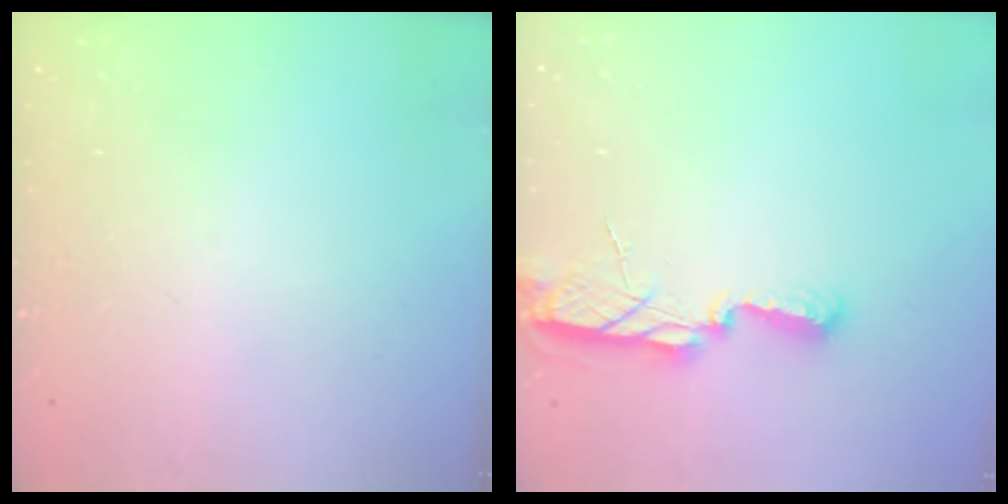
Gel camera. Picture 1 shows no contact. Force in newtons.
{"total": 7.5, "press": 7.5, "slide": 0.8}